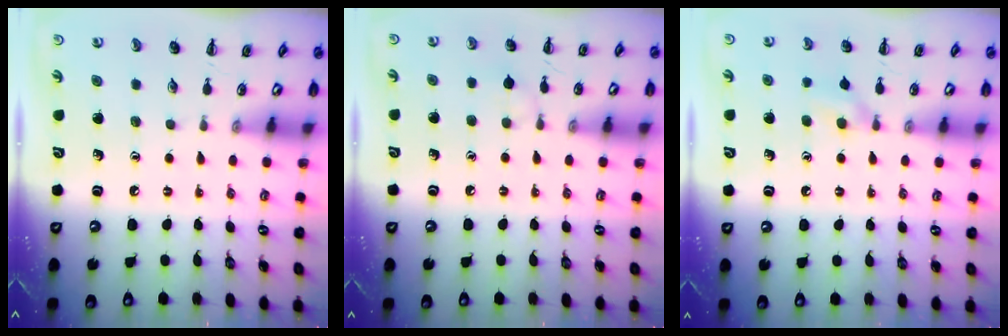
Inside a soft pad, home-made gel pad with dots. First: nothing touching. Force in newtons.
{"total": 5.0, "press": 4.7, "slide": 1.7}
{"total": 6.6, "press": 6.3, "slide": 1.9}